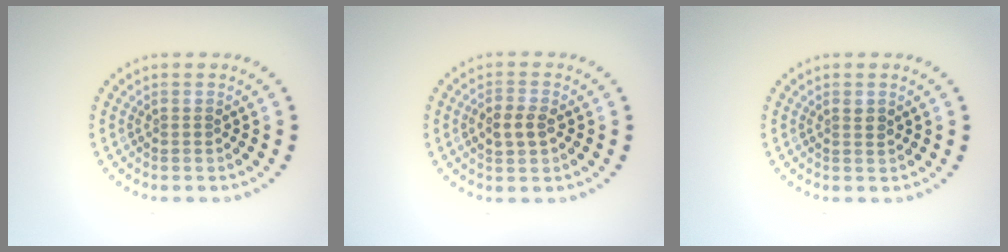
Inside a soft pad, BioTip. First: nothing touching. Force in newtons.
{"total": 2.2, "press": 2.2, "slide": 0.3}
{"total": 0.9, "press": 0.8, "slide": 0.4}